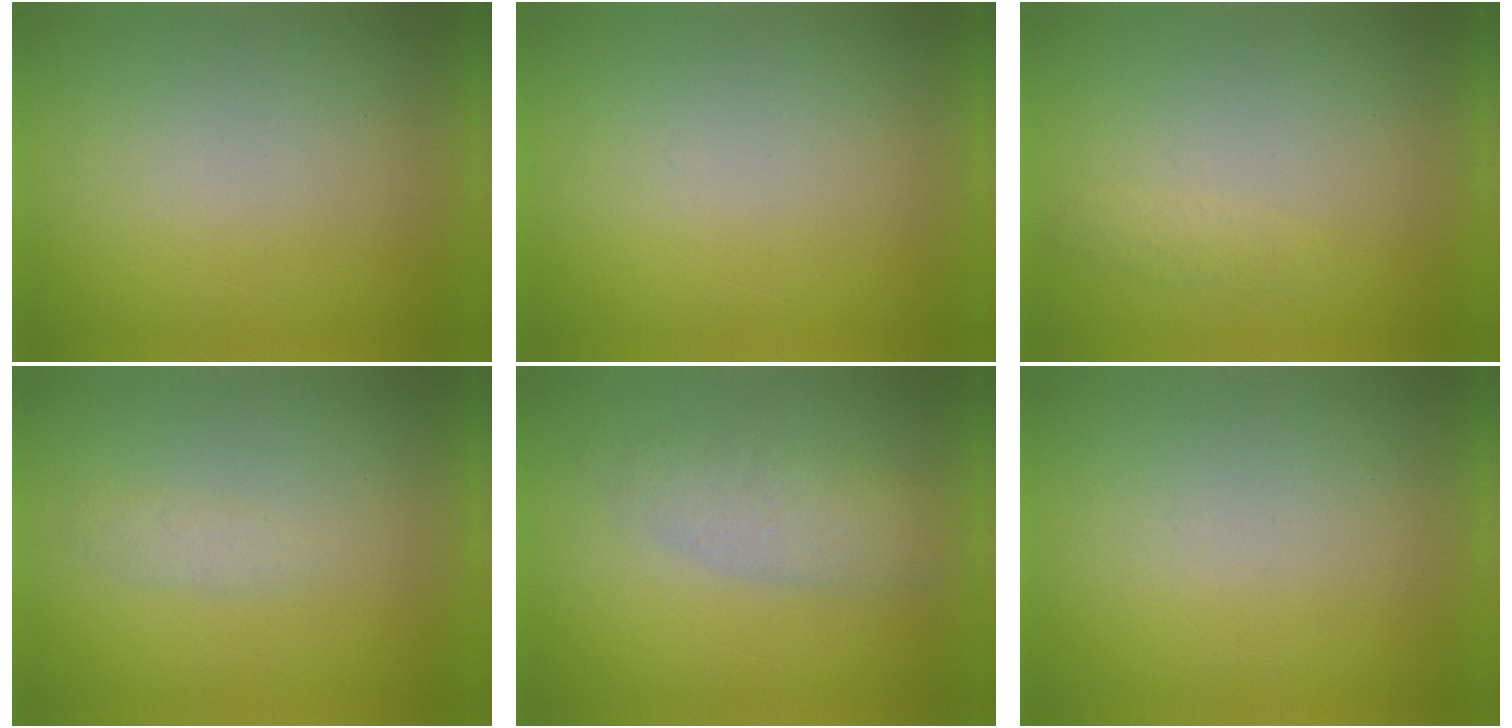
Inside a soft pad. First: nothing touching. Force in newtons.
{"total": 0.0}
{"total": 1.4}
{"total": 1.4}
{"total": 2.9}
{"total": 0.0}